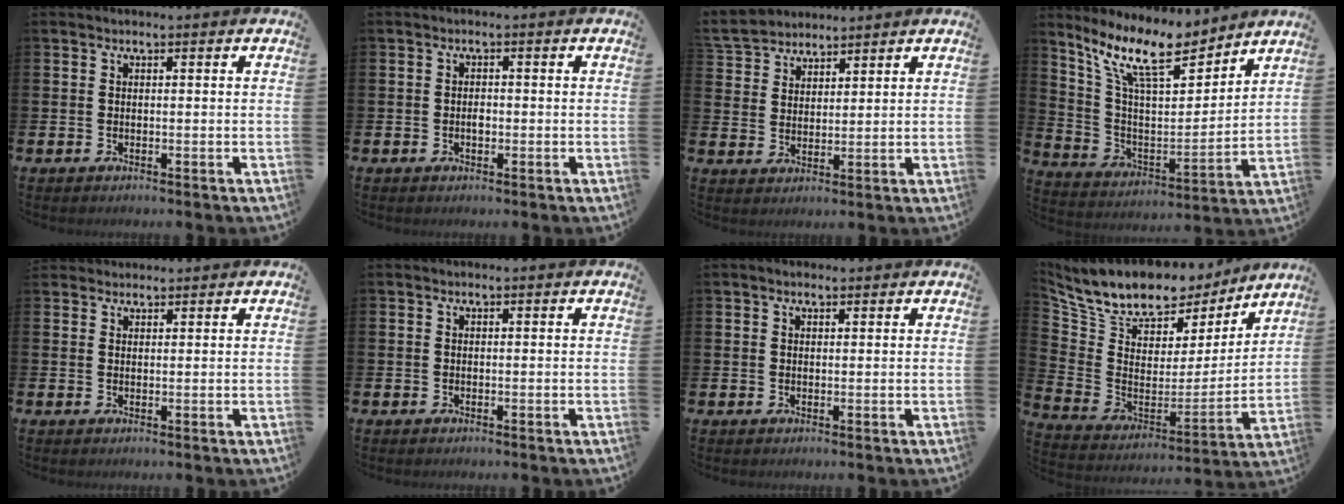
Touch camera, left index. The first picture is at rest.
{"total": 1.2, "force": [-0.2, 0.8, 0.9], "torque": [-0.004, -0.001, -0.008]}
{"total": 4.5, "force": [4.3, 1.3, -0.3], "torque": [-0.016, -0.014, 0.080]}
{"total": 12.1, "force": [10.0, 3.3, 5.9], "torque": [-0.138, -0.056, 0.177]}
{"total": 1.8, "force": [1.7, 0.4, -0.2], "torque": [0.001, -0.001, 0.032]}
{"total": 0.0}
{"total": 1.2, "force": [1.0, 0.5, 0.4], "torque": [0.003, 0.002, 0.015]}
{"total": 12.0, "force": [10.6, 4.6, 3.4], "torque": [-0.120, -0.060, 0.187]}